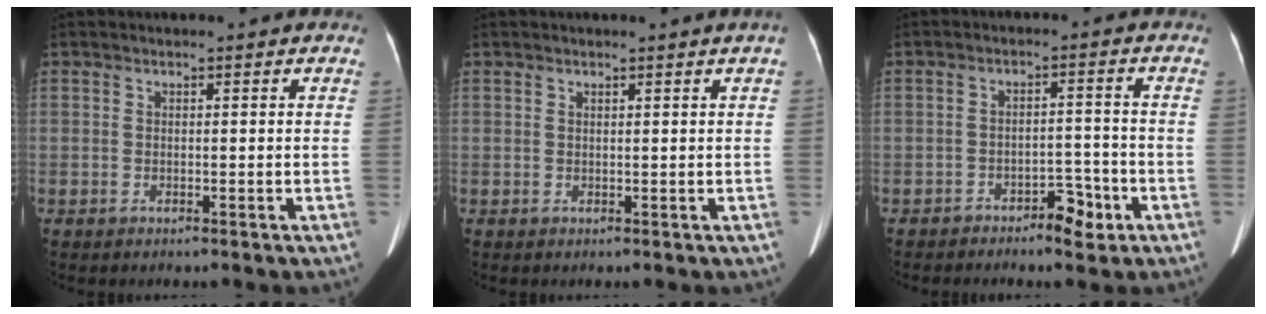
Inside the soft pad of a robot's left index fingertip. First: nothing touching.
{"total": 0.7, "force": [0.4, -0.4, 0.5], "torque": [-0.010, -0.011, 0.010]}
{"total": 4.3, "force": [-3.1, 1.9, 2.3], "torque": [-0.023, 0.001, -0.047]}